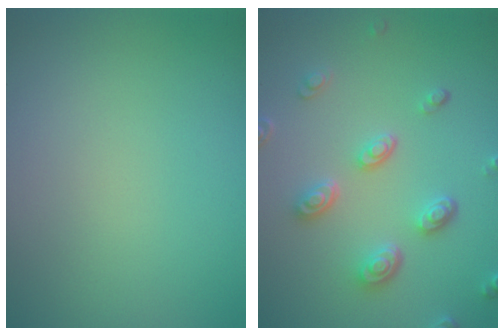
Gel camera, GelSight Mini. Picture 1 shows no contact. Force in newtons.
{"total": 4.0, "press": 3.3, "slide": 2.3}